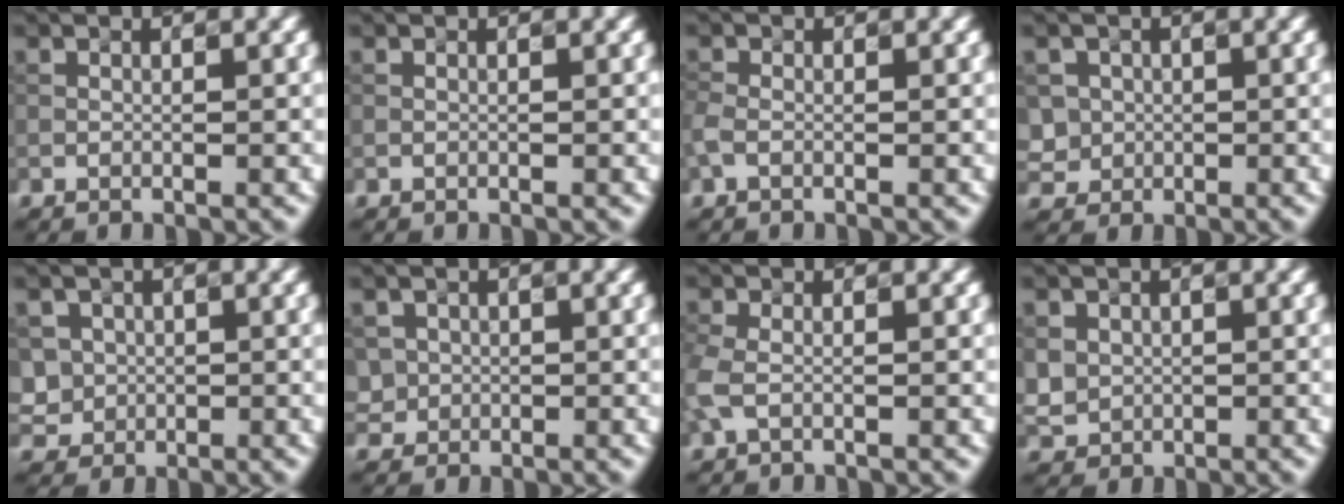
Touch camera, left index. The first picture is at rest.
{"total": 0.0}
{"total": 1.5, "force": [-0.5, 1.0, 1.0], "torque": [-0.032, 0.000, -0.015]}
{"total": 3.0, "force": [0.2, 2.9, 0.3], "torque": [-0.005, 0.010, 0.005]}
{"total": 3.3, "force": [0.4, 3.2, 0.6], "torque": [-0.013, 0.009, 0.008]}
{"total": 1.8, "force": [0.2, 1.8, -0.1], "torque": [0.005, -0.001, 0.006]}
{"total": 2.6, "force": [-0.2, 1.7, 1.9], "torque": [-0.063, 0.001, -0.012]}
{"total": 2.4, "force": [0.5, 2.3, 0.5], "torque": [-0.016, 0.000, 0.013]}